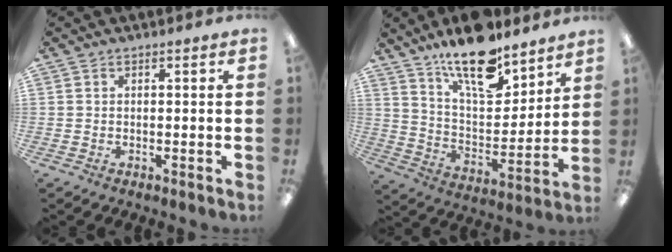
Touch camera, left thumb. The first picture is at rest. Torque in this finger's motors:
{"motor_torque": [2.30, 1.26, 1.36, -1.40, 0.13]}